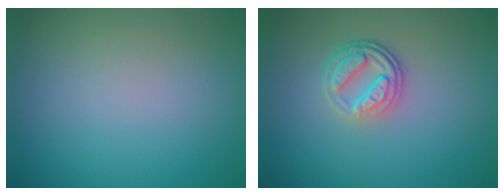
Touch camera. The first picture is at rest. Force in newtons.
{"total": 3.6, "press": 2.7, "slide": 2.4}